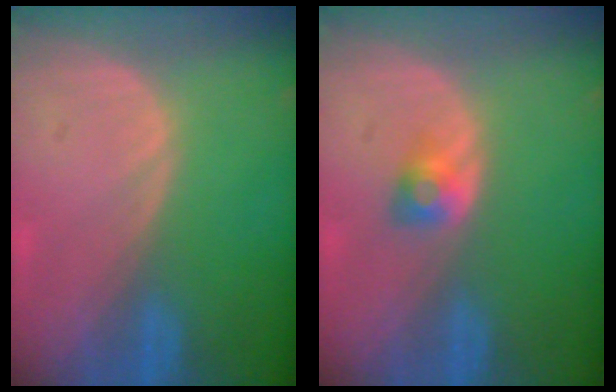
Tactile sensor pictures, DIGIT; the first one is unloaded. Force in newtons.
{"total": 2.6, "press": 2.3, "slide": 1.1}